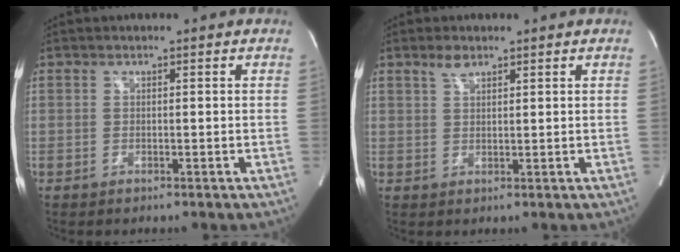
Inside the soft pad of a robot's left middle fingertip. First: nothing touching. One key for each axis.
{"total": 2.1, "fx": 1.6, "fy": 0.7, "fz": 1.1, "tx": -0.027, "ty": 0.004, "tz": 0.033}